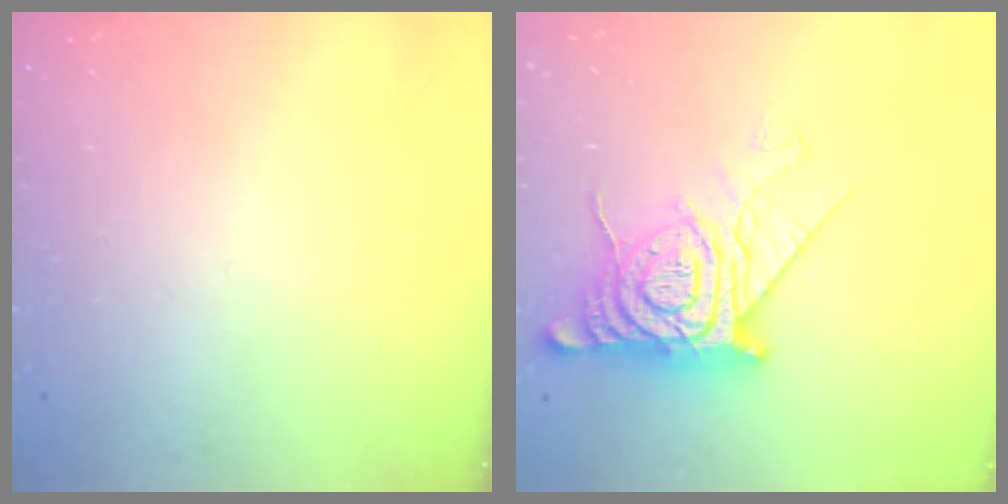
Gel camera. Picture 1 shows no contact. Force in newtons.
{"total": 15.0, "press": 15.0, "slide": 1.3}